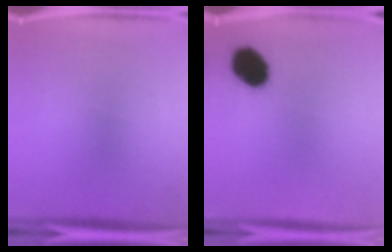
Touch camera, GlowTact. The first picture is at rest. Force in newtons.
{"total": 10.1}